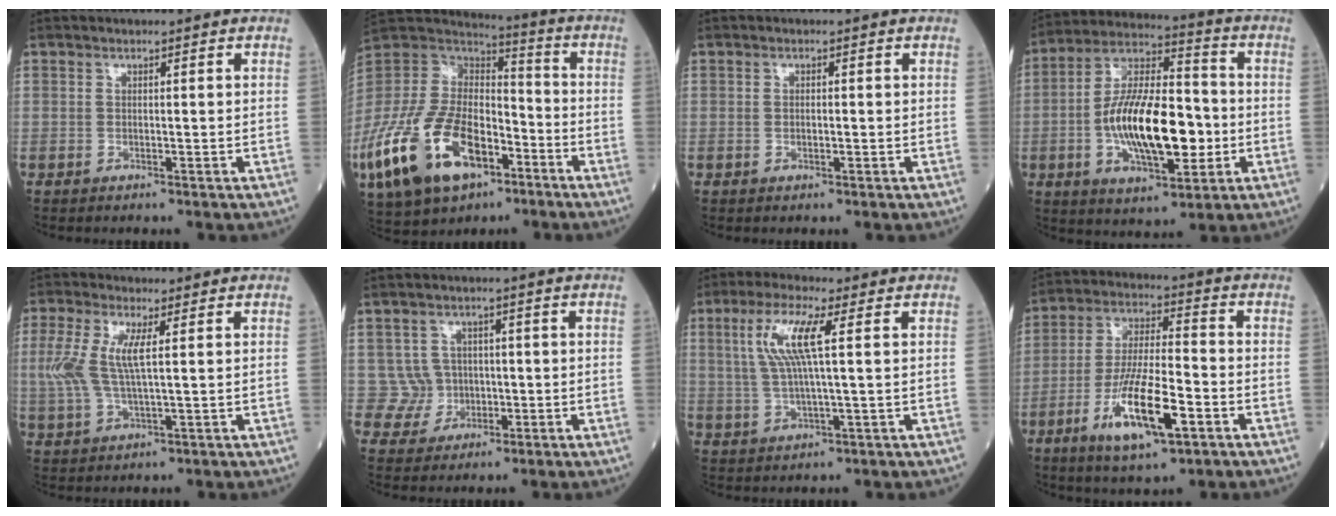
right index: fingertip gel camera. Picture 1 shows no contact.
{"total": 24.4, "force": [-11.7, 12.7, 17.2], "torque": [-0.422, -0.028, -0.211]}
{"total": 1.0, "force": [-0.1, 0.4, 0.9], "torque": [-0.018, 0.000, -0.002]}
{"total": 17.5, "force": [-2.8, 6.2, 16.0], "torque": [-0.299, 0.008, -0.048]}
{"total": 7.2, "force": [1.3, 1.9, 6.8], "torque": [-0.172, 0.004, 0.029]}
{"total": 2.9, "force": [-0.1, 2.9, -0.2], "torque": [0.014, 0.007, -0.001]}
{"total": 8.0, "force": [2.2, 0.3, 7.6], "torque": [-0.166, 0.011, 0.045]}
{"total": 13.2, "force": [-5.4, 2.9, 11.7], "torque": [-0.227, -0.013, -0.094]}